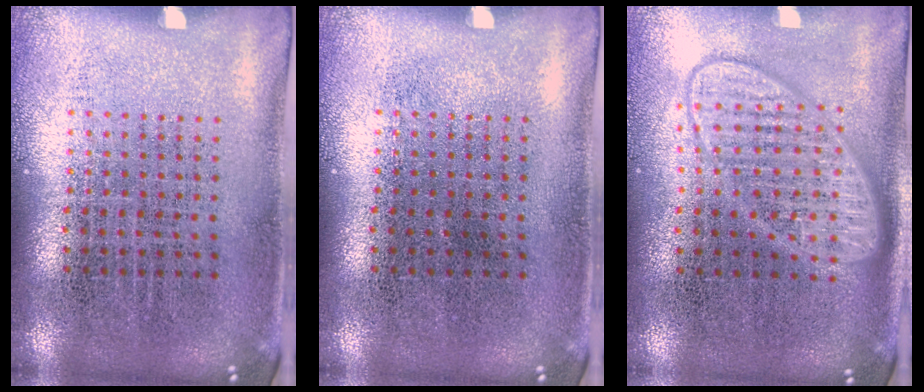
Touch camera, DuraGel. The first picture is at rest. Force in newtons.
{"total": 0.0}
{"total": 2.4, "press": 2.4, "slide": 0.3}